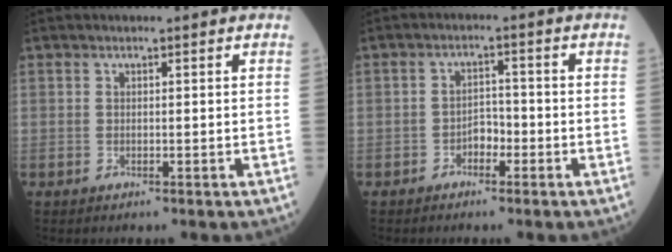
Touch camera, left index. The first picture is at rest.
{"total": 2.5, "force": [-1.4, 1.4, 1.5], "torque": [-0.018, 0.006, -0.029]}